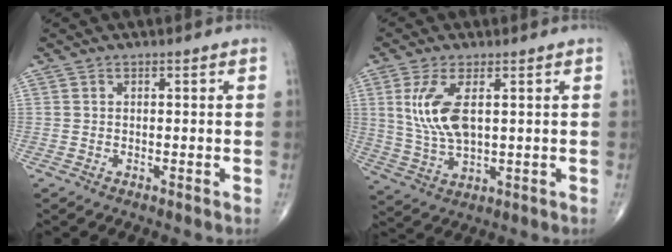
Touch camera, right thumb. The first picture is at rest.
{"total": 9.4, "force": [2.3, 4.0, 8.2], "torque": [-0.179, -0.011, 0.055]}